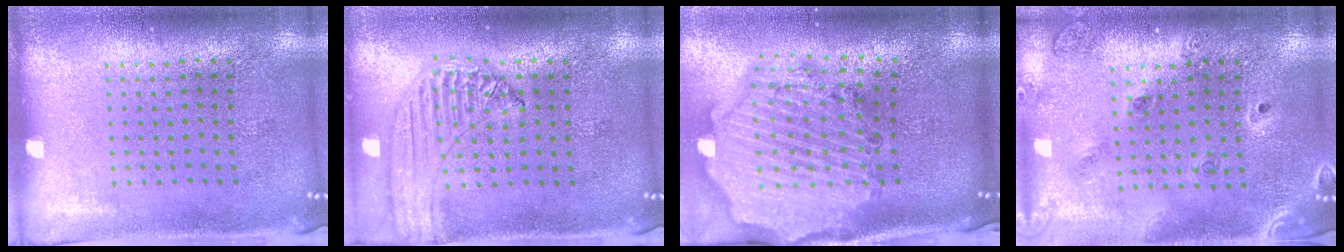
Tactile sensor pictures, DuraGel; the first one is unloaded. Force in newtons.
{"total": 1.2, "press": 1.2, "slide": 0.1}
{"total": 3.2, "press": 2.8, "slide": 1.6}
{"total": 1.5, "press": 1.4, "slide": 0.6}